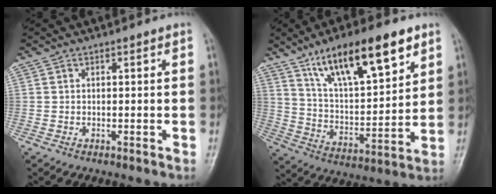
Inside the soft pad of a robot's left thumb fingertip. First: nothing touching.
{"total": 18.7, "force": [11.2, 6.1, 13.7], "torque": [-0.198, -0.040, 0.201]}